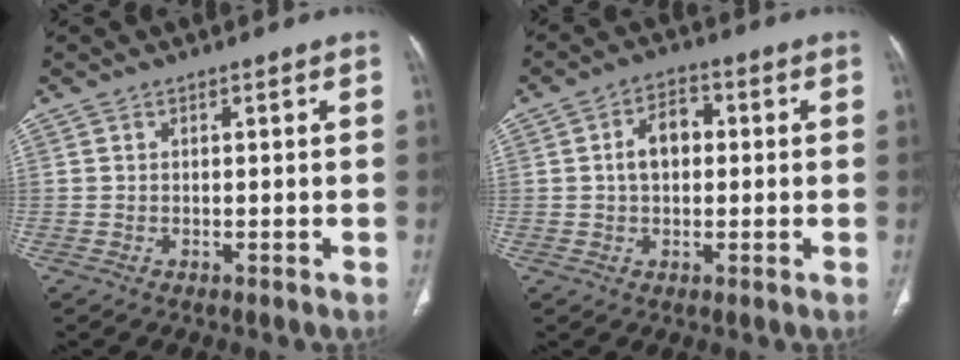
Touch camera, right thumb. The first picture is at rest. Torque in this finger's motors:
{"motor_torque": [0.25, 1.56, 0.77, 0.41, 0.01]}